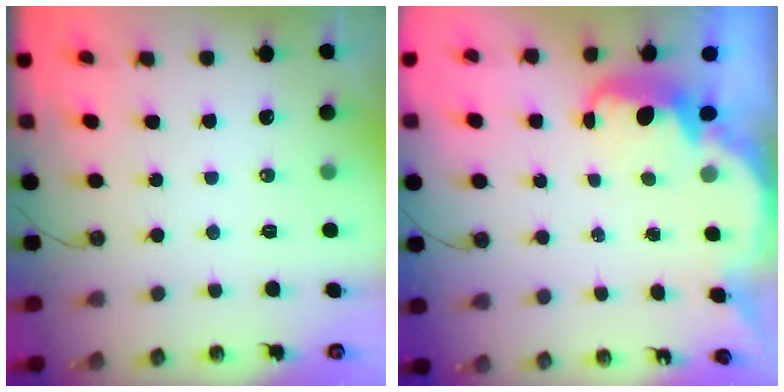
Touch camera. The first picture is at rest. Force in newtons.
{"total": 3.8, "press": 3.8, "slide": 0.3}